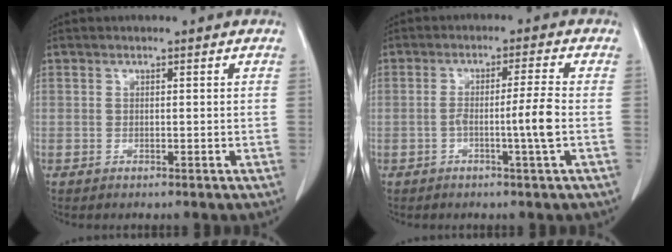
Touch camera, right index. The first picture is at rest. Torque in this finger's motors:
{"motor_torque": [0.21, 0.03, 0.17, 0.05]}